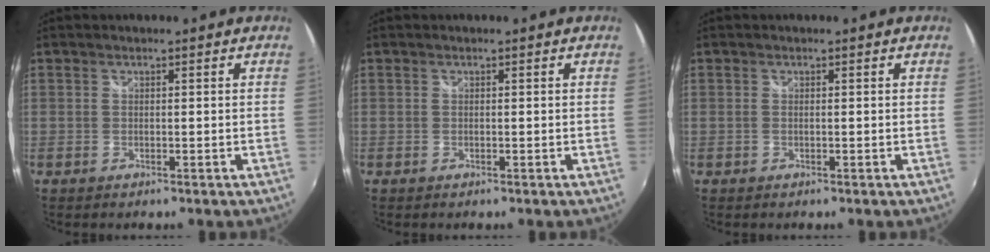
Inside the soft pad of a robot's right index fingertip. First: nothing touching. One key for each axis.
{"total": 0.0}
{"total": 0.0}